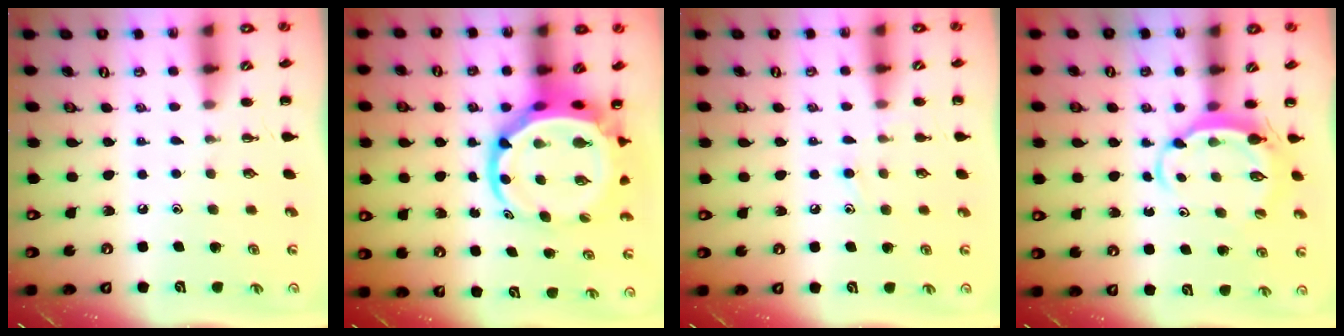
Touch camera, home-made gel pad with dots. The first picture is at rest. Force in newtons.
{"total": 9.1, "press": 8.8, "slide": 2.5}
{"total": 8.4, "press": 8.0, "slide": 2.3}
{"total": 5.7, "press": 5.6, "slide": 1.3}